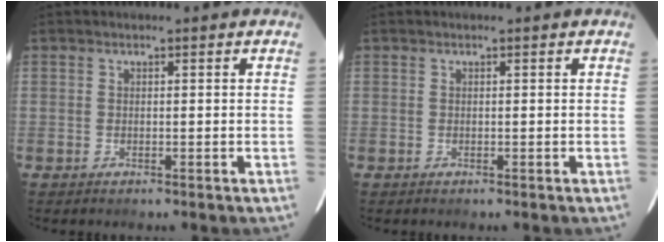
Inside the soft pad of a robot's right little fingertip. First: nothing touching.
{"total": 0.0}